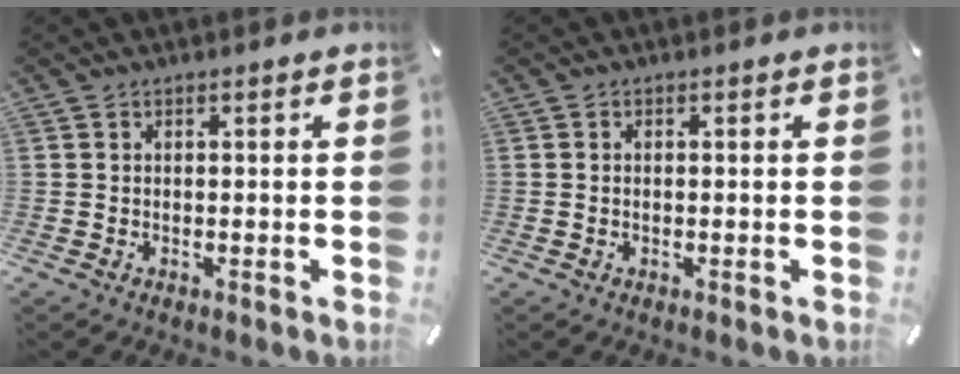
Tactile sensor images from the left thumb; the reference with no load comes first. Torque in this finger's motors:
{"motor_torque": [-0.10, -0.41, -0.10, 0.01, 0.00]}